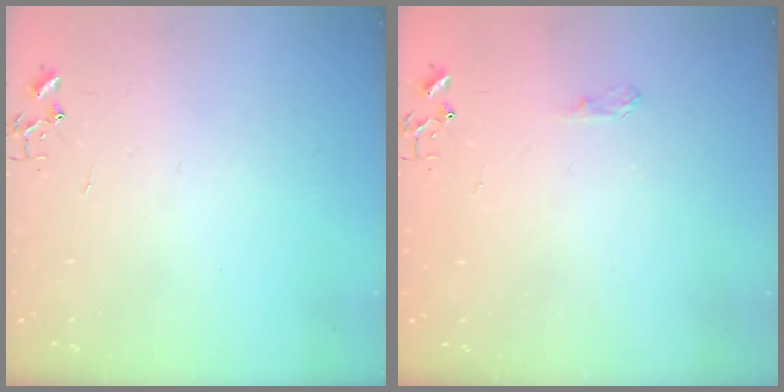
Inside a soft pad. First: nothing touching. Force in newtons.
{"total": 6.8, "press": 6.8, "slide": 0.6}